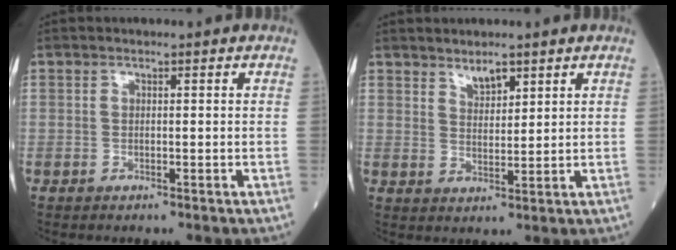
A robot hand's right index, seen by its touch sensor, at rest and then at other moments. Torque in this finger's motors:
{"motor_torque": [0.05, 0.09, 0.02, 0.02]}